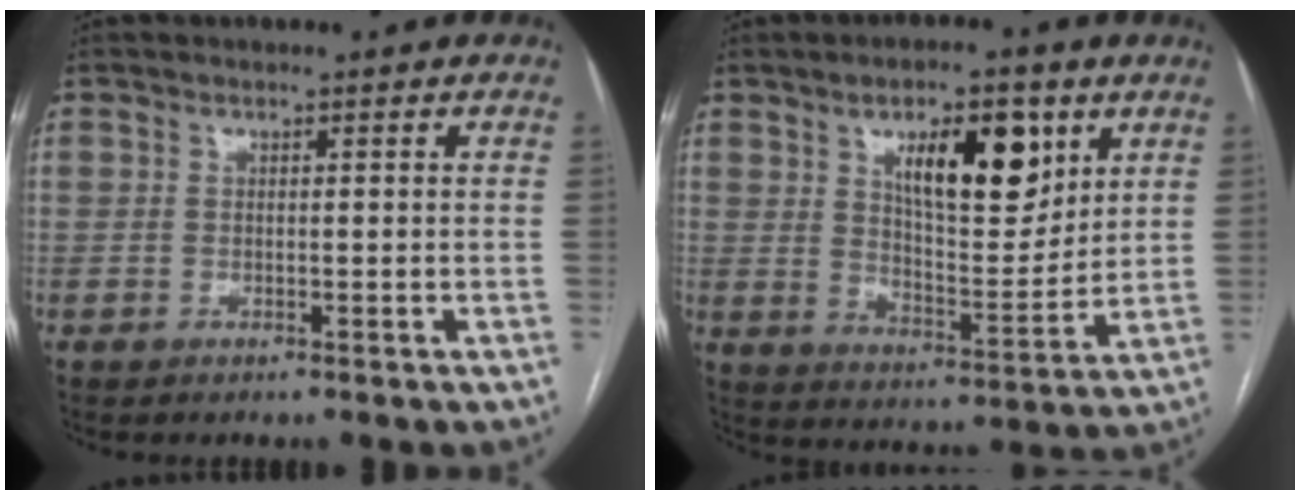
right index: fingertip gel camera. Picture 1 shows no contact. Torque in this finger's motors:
{"motor_torque": [1.13, 0.98, 0.30, 0.11]}